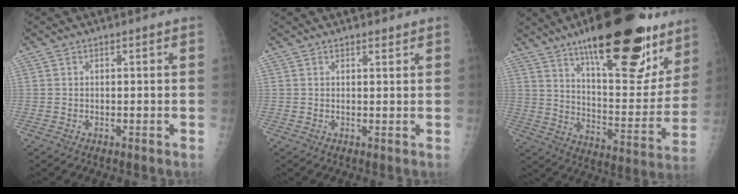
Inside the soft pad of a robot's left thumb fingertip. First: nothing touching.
{"total": 1.2, "force": [1.1, 0.5, 0.5], "torque": [-0.002, -0.007, 0.015]}
{"total": 28.2, "force": [18.0, 9.4, 19.6], "torque": [-0.240, -0.072, 0.271]}